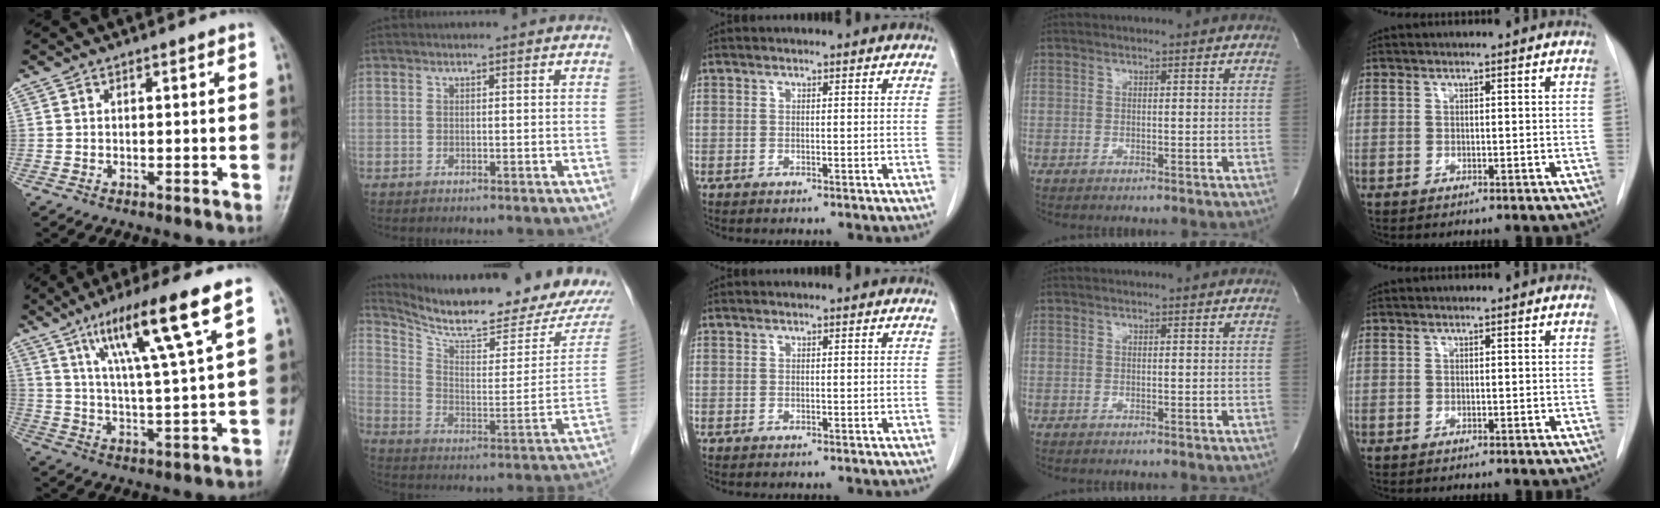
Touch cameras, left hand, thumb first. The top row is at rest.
{"thumb": {"total": 15.2, "force": [8.1, 1.0, 12.9], "torque": [-0.226, -0.025, 0.141]}, "index": {"total": 19.0, "force": [16.8, 1.6, 8.8], "torque": [-0.148, -0.048, 0.251]}}